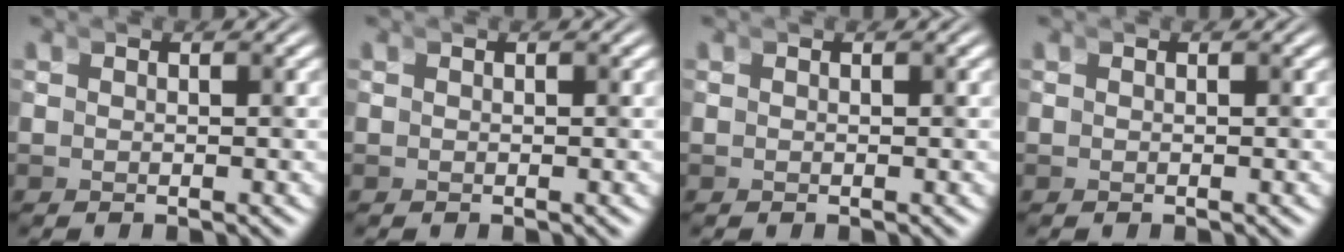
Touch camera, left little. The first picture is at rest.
{"total": 0.0}
{"total": 0.0}
{"total": 0.0}